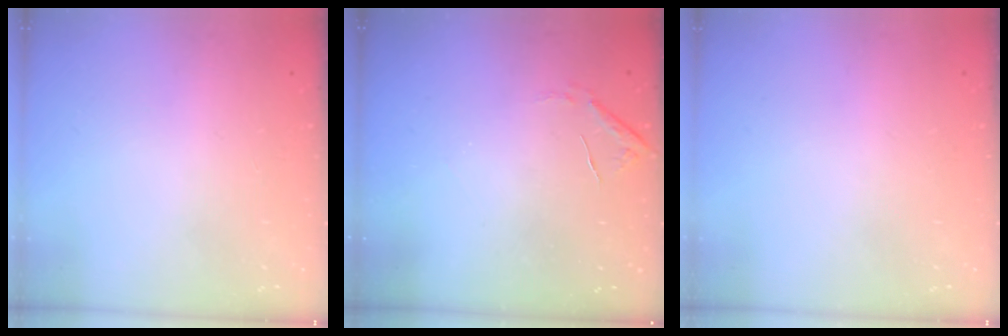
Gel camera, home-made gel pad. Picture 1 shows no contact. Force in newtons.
{"total": 6.3, "press": 6.3, "slide": 0.3}
{"total": 0.0}